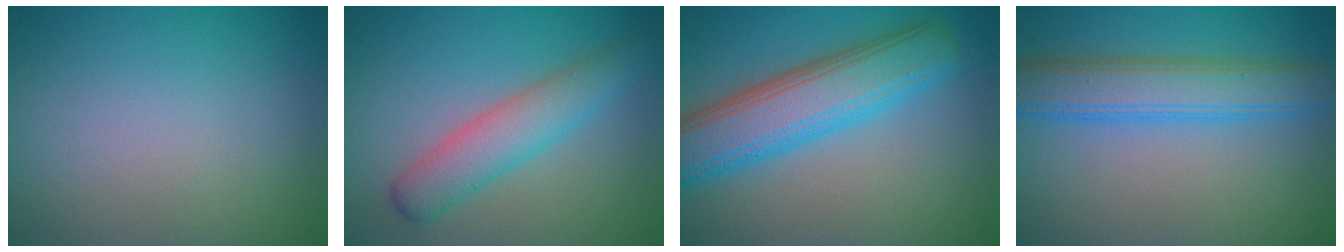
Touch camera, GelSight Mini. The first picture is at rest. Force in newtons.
{"total": 4.1, "press": 4.1, "slide": 0.2}
{"total": 7.7, "press": 7.7, "slide": 0.4}
{"total": 5.2, "press": 5.2, "slide": 0.1}